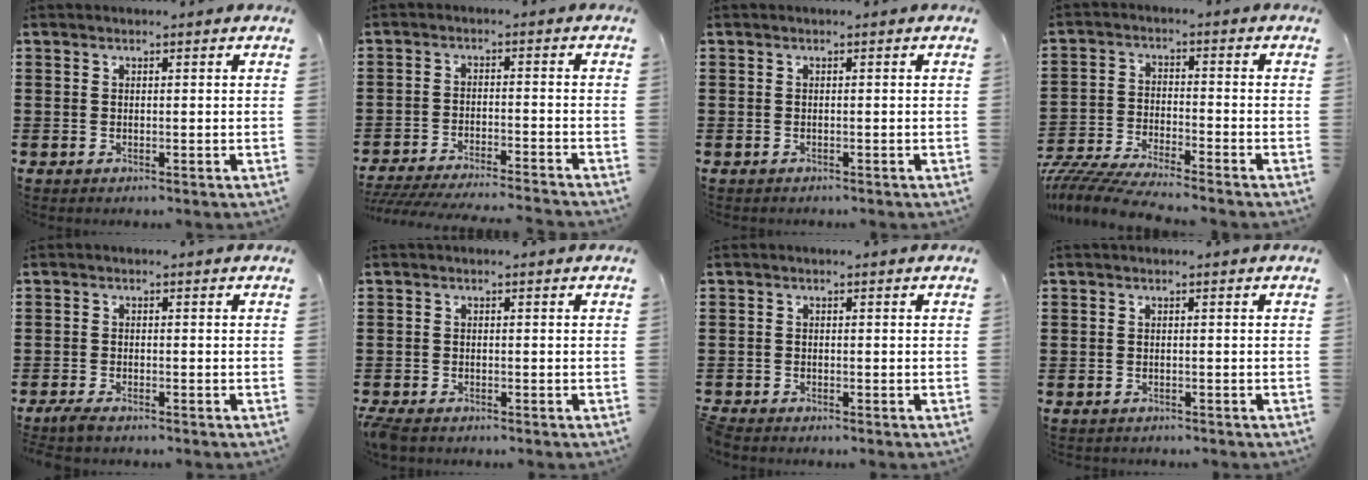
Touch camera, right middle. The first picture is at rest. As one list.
[{"total": 4.3, "force": [-4.2, -0.2, 1.1], "torque": [-0.023, -0.006, -0.086]}, {"total": 0.0}, {"total": 6.1, "force": [-6.0, -0.1, 1.2], "torque": [-0.045, -0.011, -0.126]}, {"total": 1.6, "force": [-1.4, 0.1, 0.8], "torque": [-0.025, -0.003, -0.029]}, {"total": 1.5, "force": [-1.3, 0.3, 0.5], "torque": [-0.020, -0.005, -0.028]}, {"total": 1.0, "force": [-1.0, 0.0, 0.1], "torque": [-0.004, -0.001, -0.019]}, {"total": 0.7, "force": [-0.6, 0.2, -0.1], "torque": [0.000, 0.001, -0.015]}]